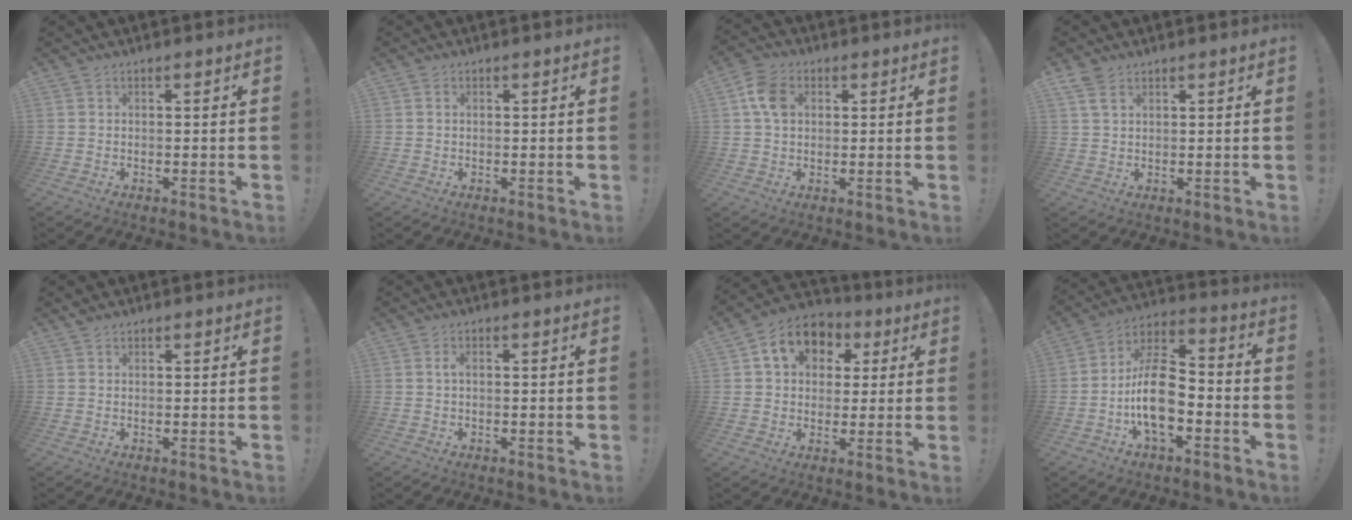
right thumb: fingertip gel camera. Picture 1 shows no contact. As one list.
[{"total": 0.8, "force": [0.3, 0.6, 0.4], "torque": [-0.004, 0.002, 0.004]}, {"total": 8.1, "force": [2.1, 6.0, 5.1], "torque": [-0.087, 0.009, 0.043]}, {"total": 4.2, "force": [2.6, 2.1, 2.5], "torque": [-0.051, -0.006, 0.051]}, {"total": 0.9, "force": [0.8, 0.5, 0.1], "torque": [-0.001, -0.001, 0.016]}, {"total": 1.3, "force": [0.0, 0.6, 1.2], "torque": [-0.029, 0.007, 0.001]}, {"total": 12.4, "force": [4.3, 9.8, 6.4], "torque": [-0.097, -0.004, 0.084]}, {"total": 16.0, "force": [-4.7, 8.8, 12.6], "torque": [-0.244, 0.029, -0.077]}]